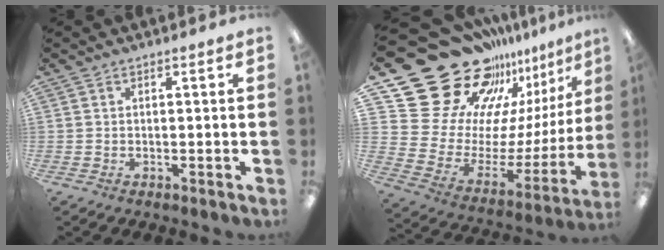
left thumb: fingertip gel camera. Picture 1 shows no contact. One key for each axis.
{"total": 28.9, "fx": 20.4, "fy": 16.4, "fz": 12.3, "tx": -0.180, "ty": -0.178, "tz": 0.409}